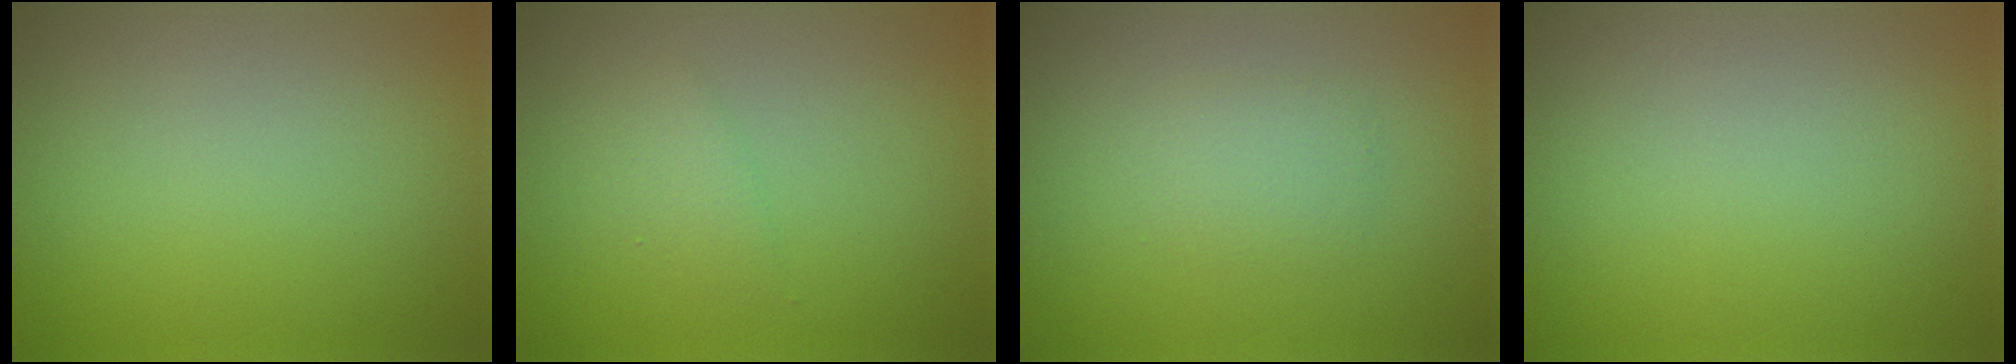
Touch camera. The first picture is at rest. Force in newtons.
{"total": 1.2, "press": 1.2, "slide": 0.1}
{"total": 1.6, "press": 1.6, "slide": 0.0}
{"total": 0.0}